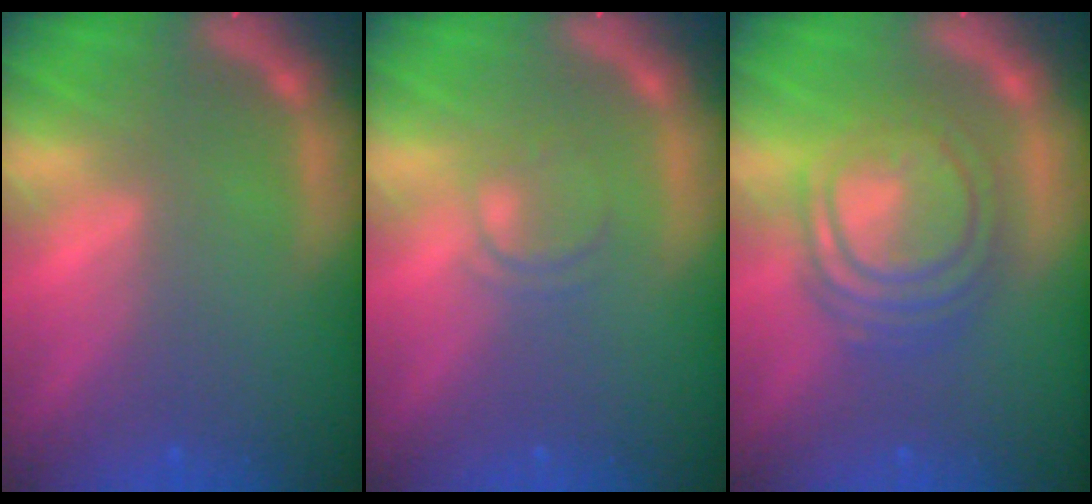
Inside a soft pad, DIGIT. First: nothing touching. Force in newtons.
{"total": 2.0}
{"total": 8.1}